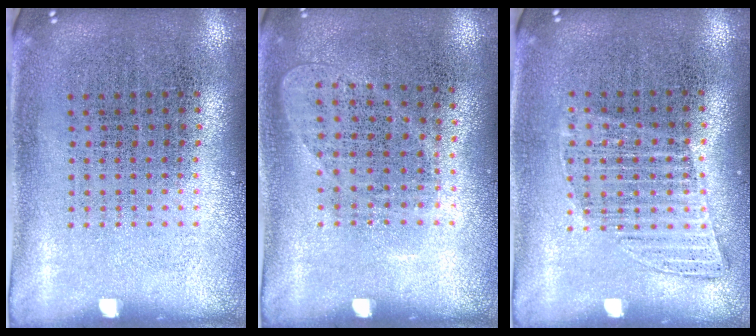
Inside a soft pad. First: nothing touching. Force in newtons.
{"total": 0.9, "press": 0.8, "slide": 0.4}
{"total": 1.0, "press": 1.0, "slide": 0.4}